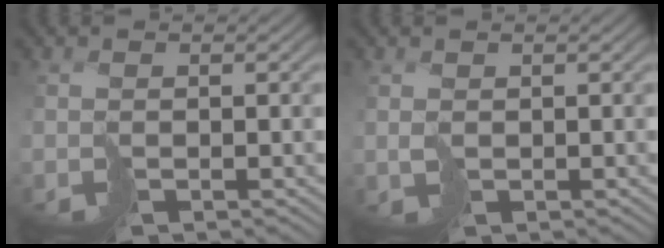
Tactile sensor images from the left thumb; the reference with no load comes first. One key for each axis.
{"total": 0.7, "fx": 0.3, "fy": 0.7, "fz": 0.1, "tx": -0.006, "ty": -0.005, "tz": 0.008}